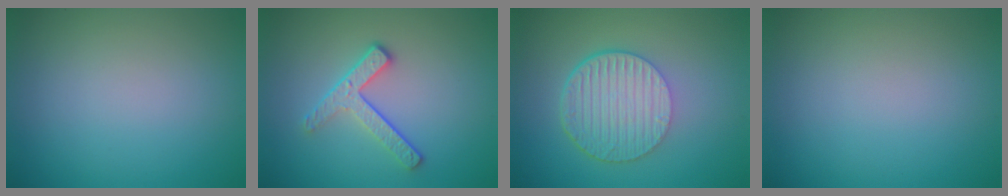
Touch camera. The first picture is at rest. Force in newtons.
{"total": 2.9, "press": 2.3, "slide": 1.7}
{"total": 6.7, "press": 4.4, "slide": 5.0}
{"total": 0.0}